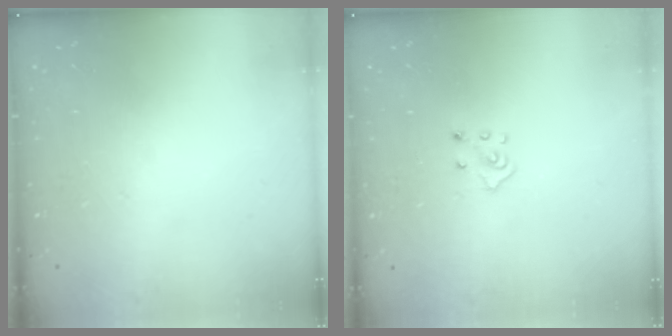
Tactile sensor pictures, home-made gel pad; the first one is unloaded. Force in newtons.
{"total": 2.7, "press": 2.7, "slide": 0.2}